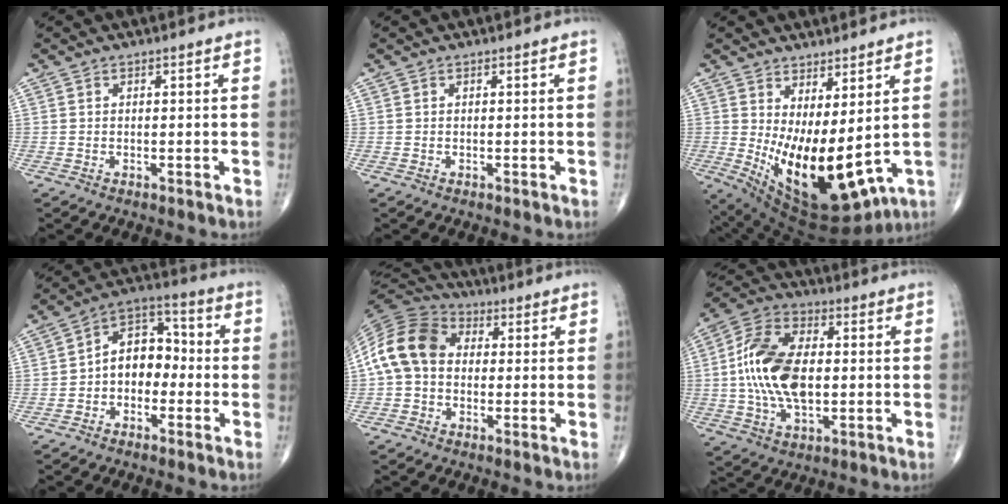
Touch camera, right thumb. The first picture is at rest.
{"total": 0.0}
{"total": 17.0, "force": [0.4, 7.2, 15.4], "torque": [-0.254, -0.041, 0.038]}
{"total": 9.4, "force": [-1.6, 6.8, 6.3], "torque": [-0.069, 0.042, -0.047]}
{"total": 12.1, "force": [0.3, 9.4, 7.7], "torque": [-0.144, 0.035, -0.008]}
{"total": 15.9, "force": [0.0, 9.0, 13.1], "torque": [-0.253, 0.017, -0.004]}